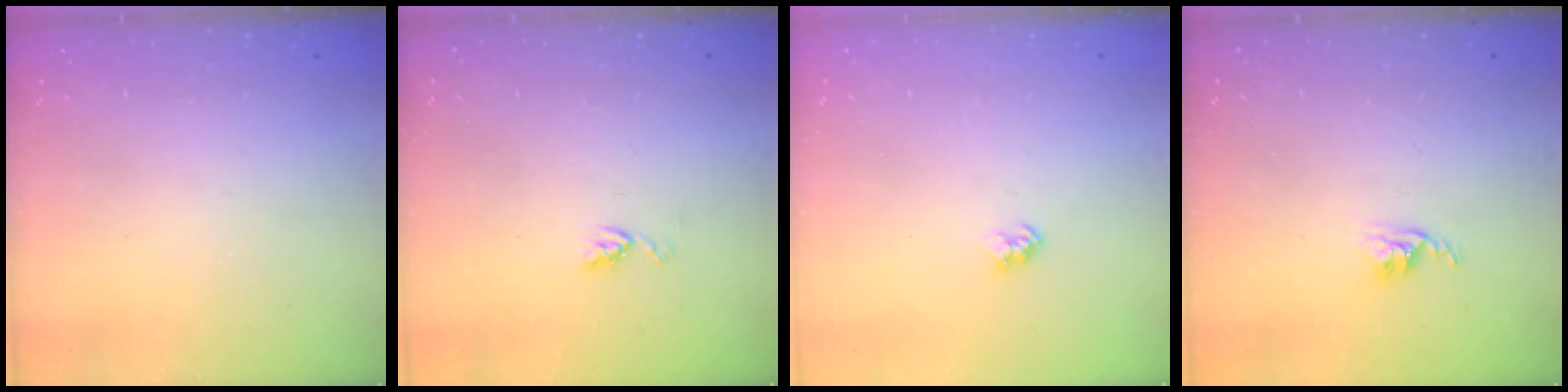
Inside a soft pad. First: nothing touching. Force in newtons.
{"total": 4.0, "press": 4.0, "slide": 0.6}
{"total": 2.4, "press": 2.4, "slide": 0.2}
{"total": 2.9, "press": 2.9, "slide": 0.4}